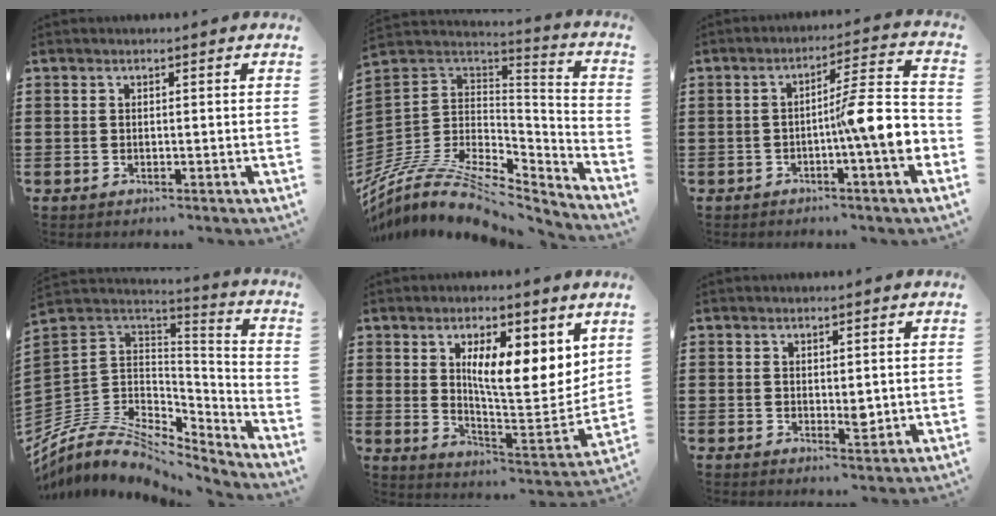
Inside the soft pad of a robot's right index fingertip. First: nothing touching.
{"total": 10.8, "force": [-7.9, 4.8, 5.6], "torque": [-0.125, 0.006, -0.154]}
{"total": 10.1, "force": [-2.3, 1.6, 9.7], "torque": [-0.139, -0.006, -0.043]}
{"total": 7.7, "force": [-4.9, 5.1, 3.1], "torque": [-0.096, -0.012, -0.097]}
{"total": 10.1, "force": [5.0, 3.4, 8.0], "torque": [-0.127, -0.030, 0.080]}
{"total": 2.1, "force": [0.3, 1.2, 1.7], "torque": [-0.024, -0.002, 0.006]}